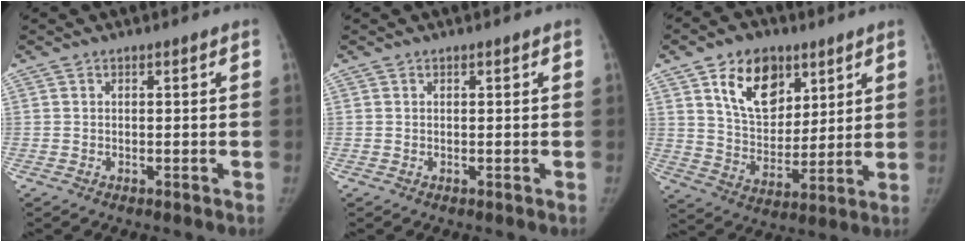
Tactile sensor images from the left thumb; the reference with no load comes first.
{"total": 0.0}
{"total": 14.6, "force": [7.4, 9.6, 8.2], "torque": [-0.096, -0.038, 0.137]}